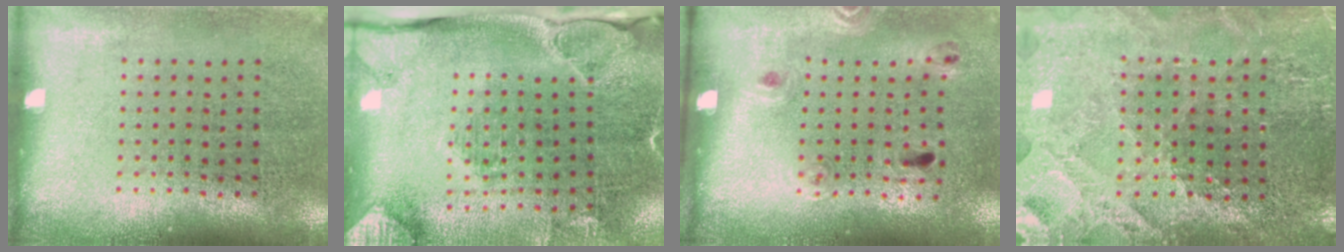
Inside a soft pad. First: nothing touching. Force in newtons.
{"total": 3.0, "press": 2.3, "slide": 1.9}
{"total": 1.5, "press": 0.8, "slide": 1.3}
{"total": 2.4, "press": 2.3, "slide": 0.2}